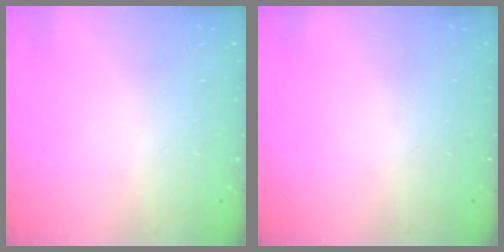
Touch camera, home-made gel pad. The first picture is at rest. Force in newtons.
{"total": 0.0}